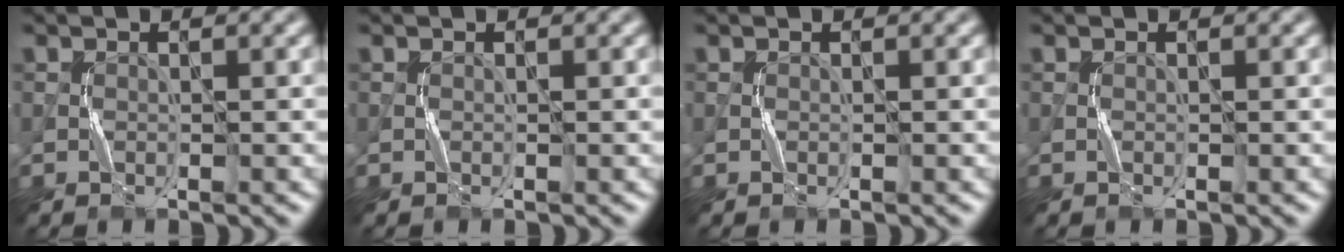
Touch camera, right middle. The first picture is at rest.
{"total": 0.0}
{"total": 0.0}
{"total": 0.0}